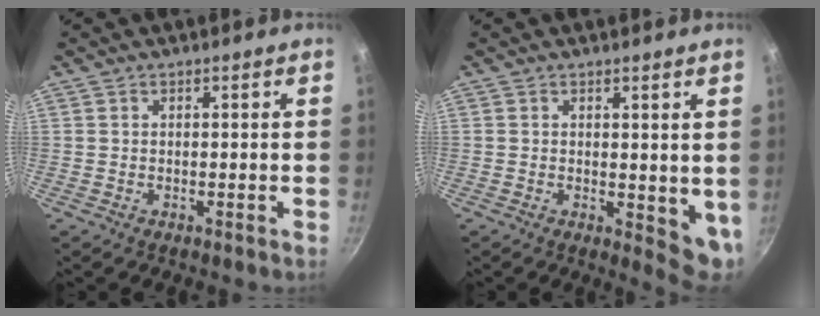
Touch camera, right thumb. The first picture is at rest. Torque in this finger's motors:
{"motor_torque": [-0.36, 0.50, -0.14, -0.21, 0.12]}